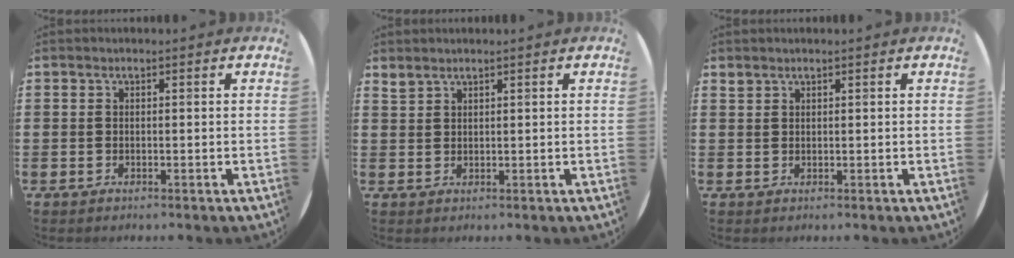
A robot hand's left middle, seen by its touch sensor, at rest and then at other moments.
{"total": 1.4, "force": [1.4, 0.1, 0.0], "torque": [-0.001, 0.000, 0.027]}
{"total": 0.8, "force": [0.8, 0.2, -0.2], "torque": [0.002, 0.003, 0.015]}